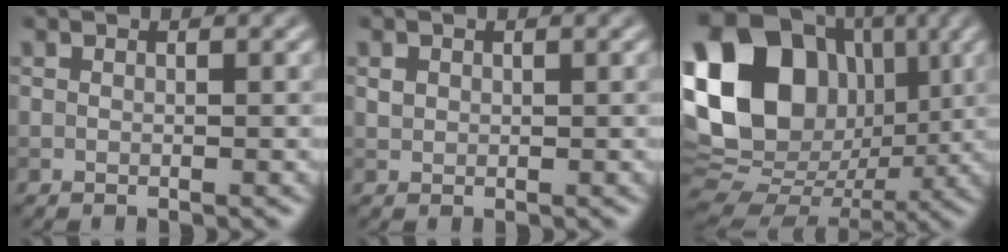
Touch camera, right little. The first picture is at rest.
{"total": 0.8, "force": [0.3, 0.7, 0.2], "torque": [-0.003, -0.001, 0.006]}
{"total": 18.7, "force": [3.2, 14.8, 11.1], "torque": [-0.215, 0.015, 0.057]}